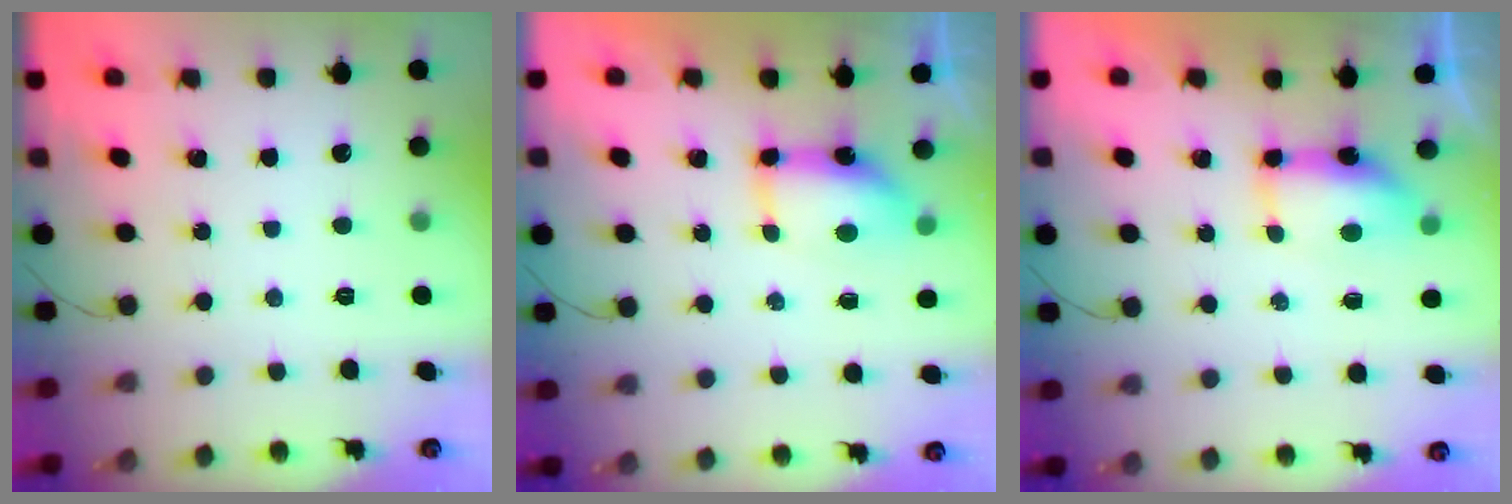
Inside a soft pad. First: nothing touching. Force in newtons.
{"total": 7.3, "press": 7.3, "slide": 0.7}
{"total": 12.0, "press": 8.1, "slide": 8.8}